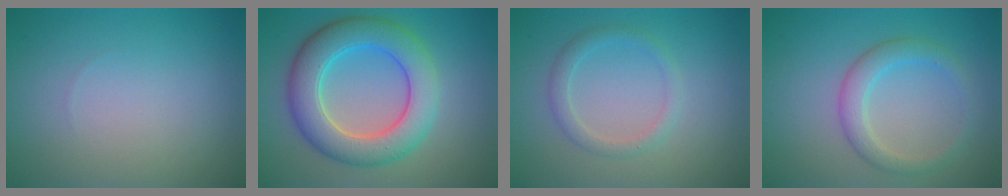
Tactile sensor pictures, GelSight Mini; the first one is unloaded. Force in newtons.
{"total": 7.6, "press": 7.6, "slide": 0.1}
{"total": 1.9, "press": 1.9, "slide": 0.1}
{"total": 2.8, "press": 2.8, "slide": 0.2}